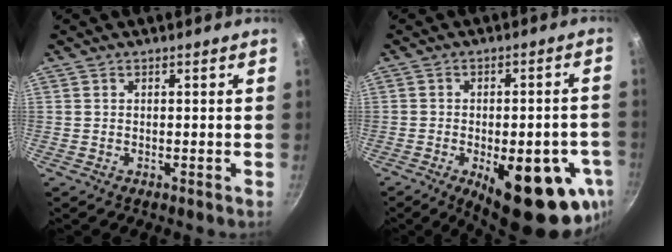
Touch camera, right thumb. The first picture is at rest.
{"total": 20.9, "force": [-7.7, 8.5, 17.4], "torque": [-0.185, 0.008, -0.093]}